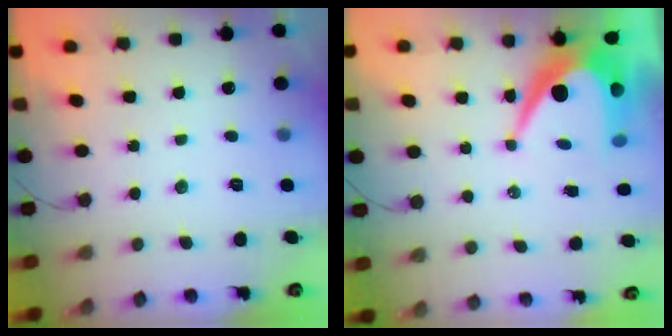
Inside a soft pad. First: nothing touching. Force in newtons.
{"total": 10.5, "press": 10.5, "slide": 0.7}